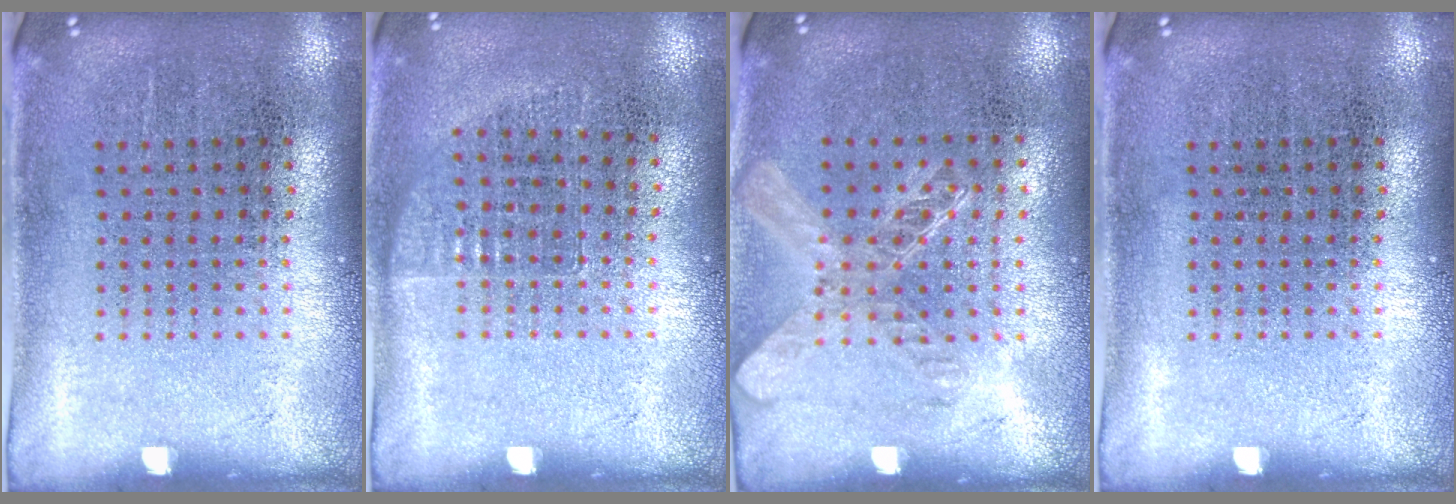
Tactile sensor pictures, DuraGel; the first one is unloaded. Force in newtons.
{"total": 0.7, "press": 0.6, "slide": 0.1}
{"total": 1.4, "press": 1.2, "slide": 0.6}
{"total": 0.0}